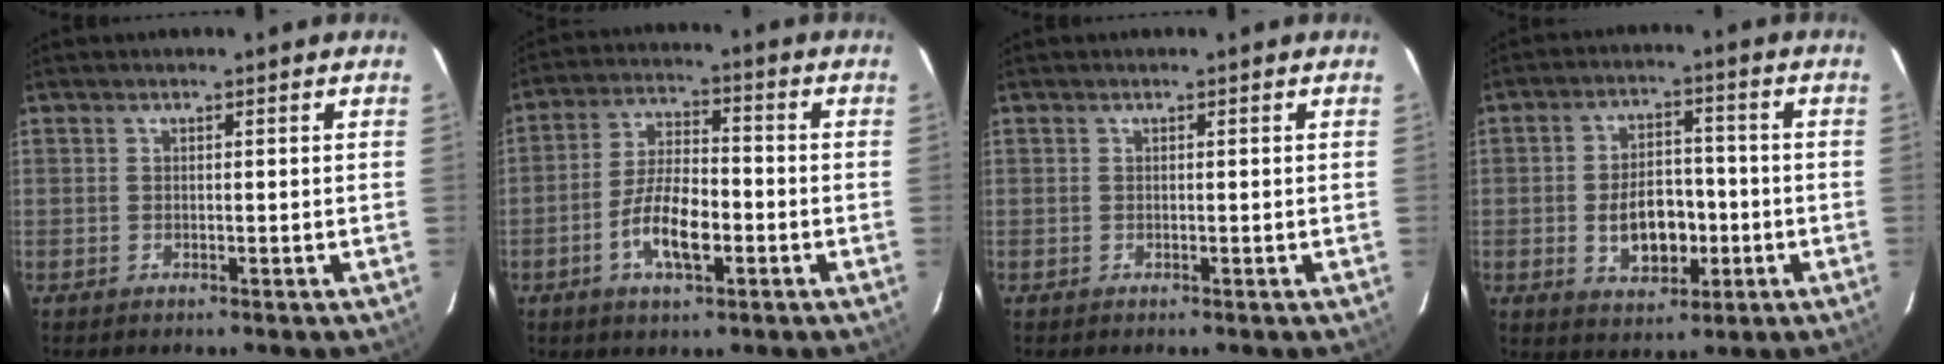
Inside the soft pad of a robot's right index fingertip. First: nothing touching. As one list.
[{"total": 9.4, "force": [-3.5, 3.6, 7.9], "torque": [-0.162, 0.004, -0.062]}, {"total": 0.0}, {"total": 9.5, "force": [-2.2, 6.0, 7.0], "torque": [-0.135, 0.014, -0.022]}]